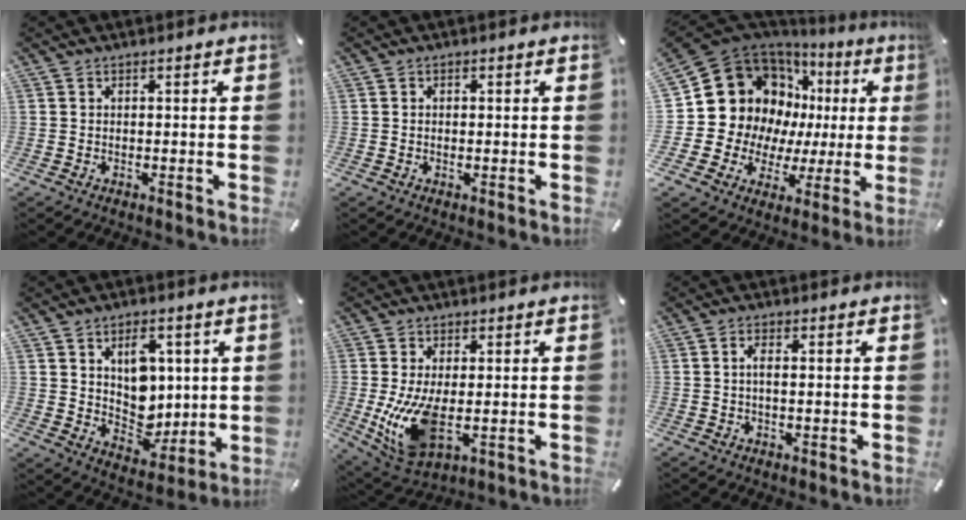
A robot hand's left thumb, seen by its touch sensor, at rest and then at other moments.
{"total": 0.9, "force": [-0.1, 0.5, 0.8], "torque": [-0.016, 0.001, -0.002]}
{"total": 19.2, "force": [6.1, 15.6, 9.3], "torque": [-0.169, -0.054, 0.132]}
{"total": 7.4, "force": [2.5, 5.8, 3.9], "torque": [-0.035, -0.016, 0.039]}
{"total": 12.6, "force": [-0.4, 6.7, 10.6], "torque": [-0.218, -0.030, -0.005]}
{"total": 2.2, "force": [0.1, 0.6, 2.2], "torque": [-0.040, 0.000, 0.000]}